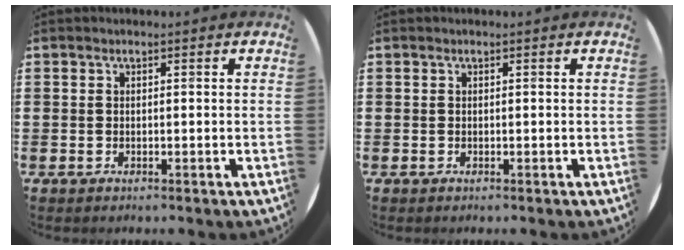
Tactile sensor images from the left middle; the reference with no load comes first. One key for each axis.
{"total": 0.0}